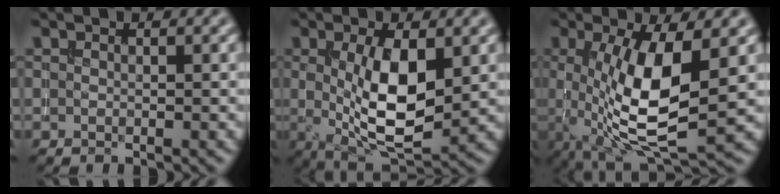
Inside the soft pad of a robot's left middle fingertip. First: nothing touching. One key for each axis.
{"total": 7.6, "fx": 0.3, "fy": 2.8, "fz": 7.1, "tx": -0.133, "ty": -0.010, "tz": 0.013}
{"total": 9.3, "fx": 0.2, "fy": 3.0, "fz": 8.8, "tx": -0.163, "ty": -0.012, "tz": 0.010}